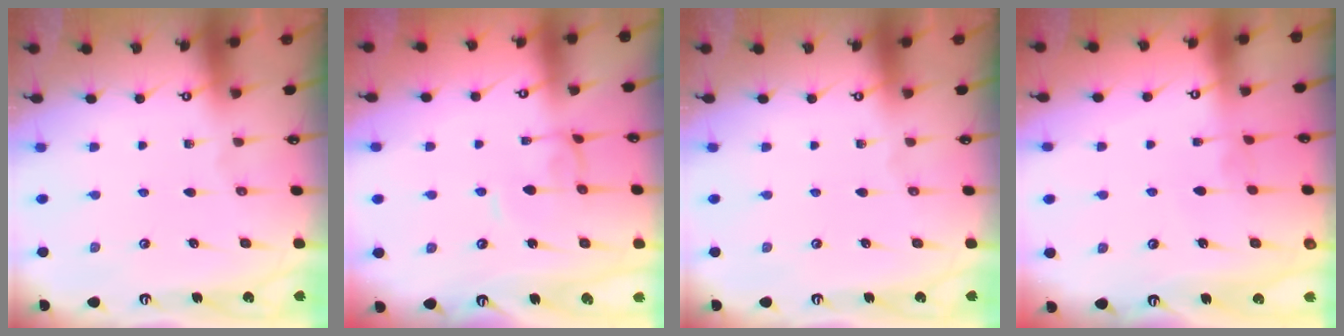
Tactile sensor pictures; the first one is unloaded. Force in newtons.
{"total": 2.0, "press": 2.0, "slide": 0.1}
{"total": 0.0}
{"total": 2.7, "press": 2.6, "slide": 0.2}